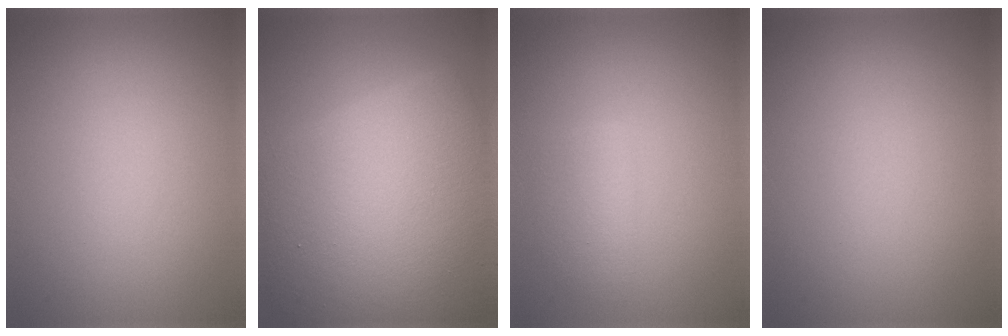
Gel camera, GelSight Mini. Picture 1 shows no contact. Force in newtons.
{"total": 14.8, "press": 14.8, "slide": 0.4}
{"total": 1.9, "press": 1.9, "slide": 0.1}
{"total": 0.0}